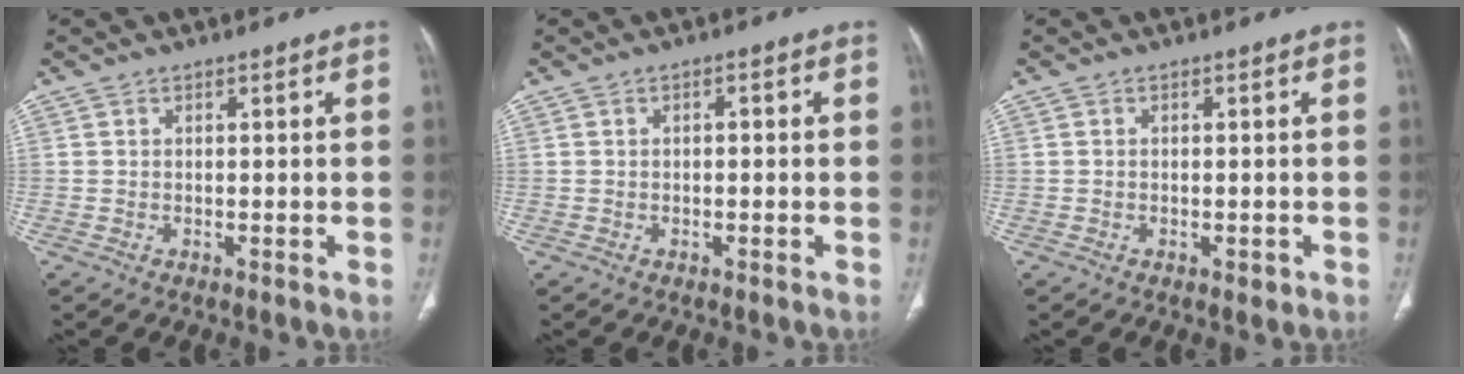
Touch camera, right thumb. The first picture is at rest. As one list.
[{"total": 1.2, "force": [0.1, 0.6, 1.0], "torque": [-0.015, 0.002, -0.001]}, {"total": 1.2, "force": [-0.4, 0.7, 0.8], "torque": [-0.009, -0.001, -0.005]}]